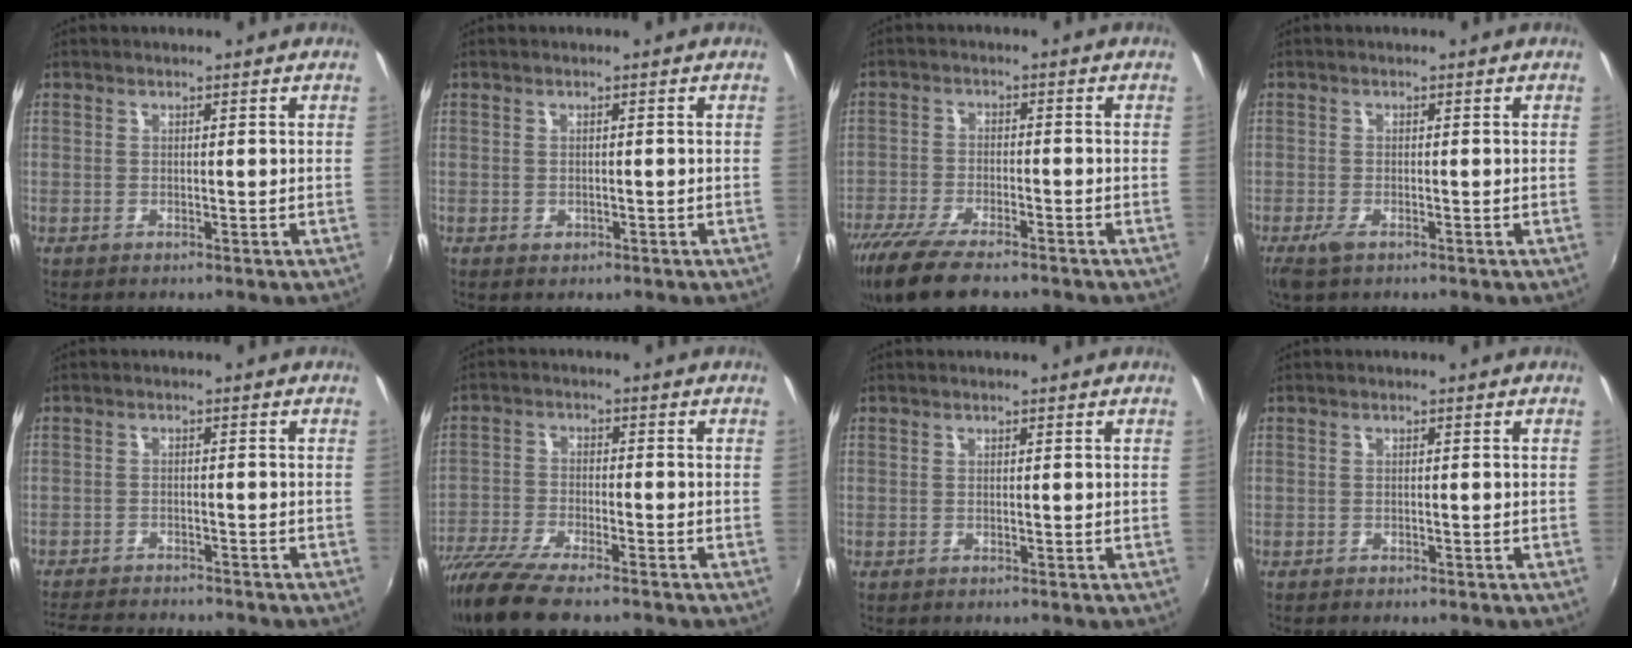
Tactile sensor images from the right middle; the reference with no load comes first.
{"total": 0.9, "force": [-0.4, 0.7, 0.3], "torque": [-0.003, -0.004, -0.006]}
{"total": 13.5, "force": [-10.4, 3.8, 7.8], "torque": [-0.174, -0.047, -0.184]}
{"total": 2.5, "force": [-1.6, 0.8, 1.8], "torque": [-0.040, -0.008, -0.031]}
{"total": 10.3, "force": [-9.3, 2.1, 3.7], "torque": [-0.095, -0.017, -0.146]}
{"total": 12.6, "force": [-9.9, 2.8, 7.2], "torque": [-0.169, -0.048, -0.185]}
{"total": 0.0}
{"total": 1.3, "force": [-1.1, 0.6, 0.4], "torque": [-0.011, -0.006, -0.018]}